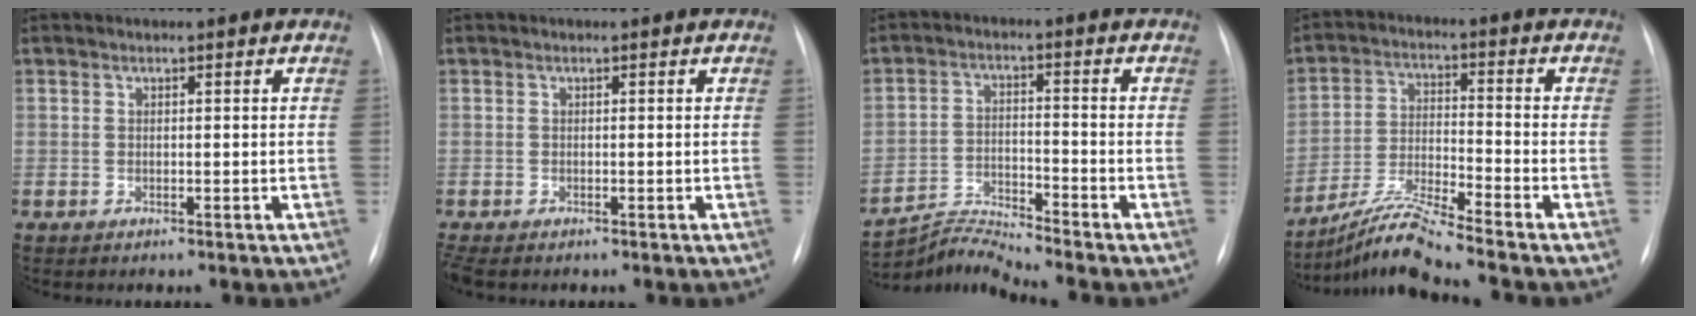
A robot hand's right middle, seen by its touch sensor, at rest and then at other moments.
{"total": 1.8, "force": [-1.4, 0.6, 0.9], "torque": [-0.017, -0.006, -0.020]}
{"total": 6.2, "force": [-5.6, -2.4, -0.8], "torque": [-0.011, -0.012, -0.104]}
{"total": 9.1, "force": [-8.1, -2.1, 3.6], "torque": [-0.080, -0.021, -0.152]}